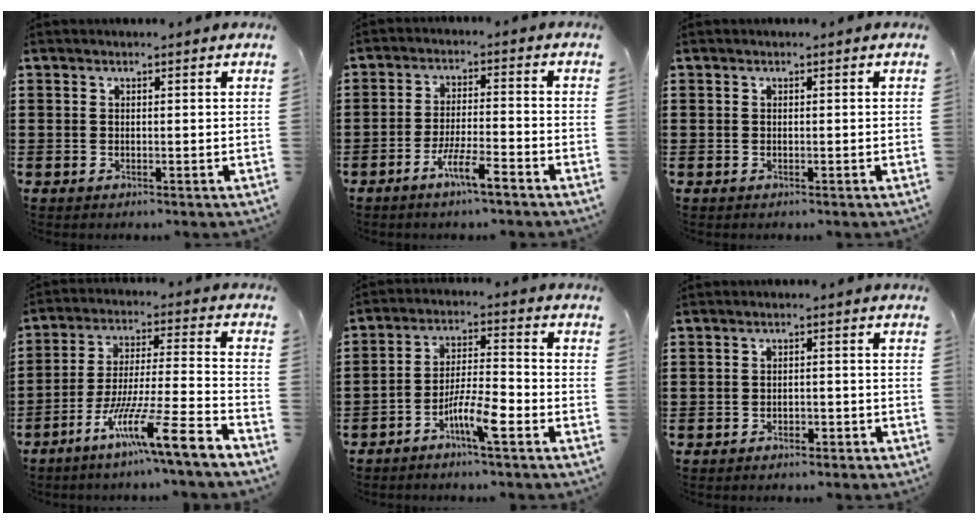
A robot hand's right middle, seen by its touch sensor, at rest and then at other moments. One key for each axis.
{"total": 5.8, "fx": -3.9, "fy": 0.7, "fz": 4.2, "tx": -0.088, "ty": -0.007, "tz": -0.074}
{"total": 0.0}
{"total": 11.9, "fx": -8.2, "fy": -0.1, "fz": 8.6, "tx": -0.152, "ty": 0.000, "tz": -0.161}
{"total": 6.5, "fx": -4.0, "fy": 1.1, "fz": 5.1, "tx": -0.103, "ty": -0.002, "tz": -0.077}
{"total": 1.7, "fx": -1.5, "fy": 0.6, "fz": 0.3, "tx": -0.011, "ty": 0.001, "tz": -0.033}